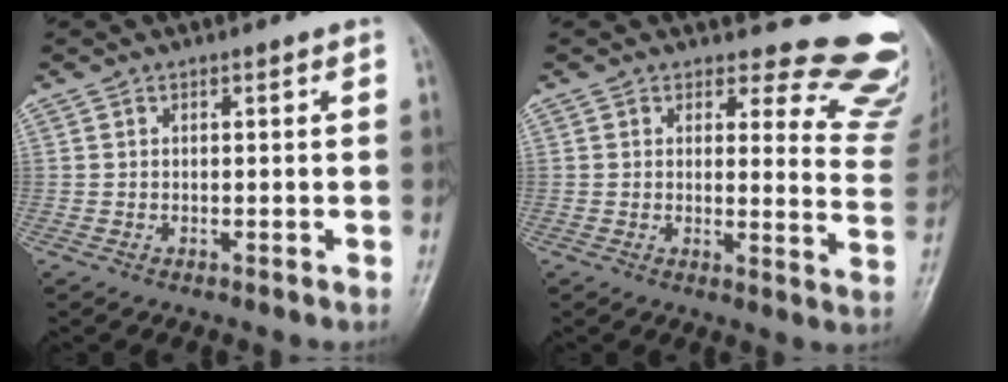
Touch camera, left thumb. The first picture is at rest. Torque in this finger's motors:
{"motor_torque": [-0.01, -0.06, 0.20, 0.13, 0.09]}